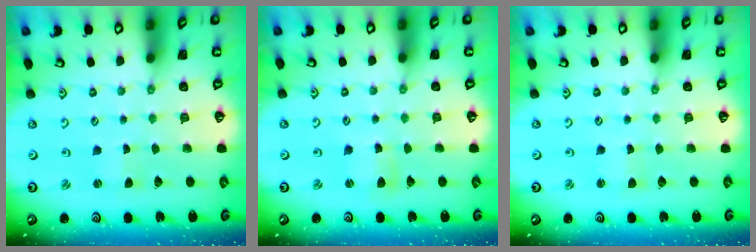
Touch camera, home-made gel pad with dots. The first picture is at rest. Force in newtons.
{"total": 2.8, "press": 2.8, "slide": 0.3}
{"total": 1.3, "press": 1.3, "slide": 0.1}